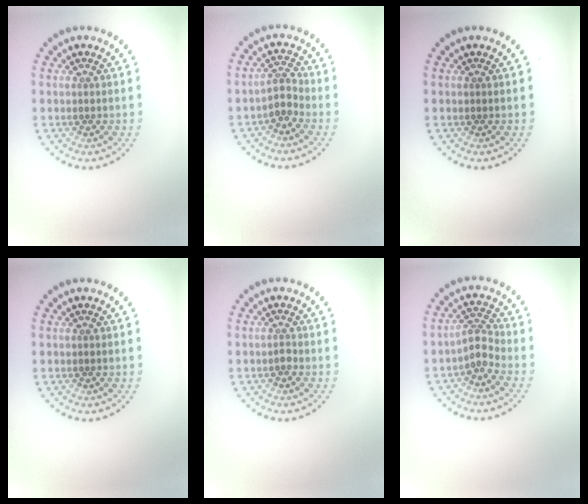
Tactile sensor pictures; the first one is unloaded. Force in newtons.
{"total": 2.0, "press": 1.5, "slide": 1.3}
{"total": 0.0}
{"total": 0.0}
{"total": 0.7, "press": 0.4, "slide": 0.5}
{"total": 2.1, "press": 1.4, "slide": 1.5}